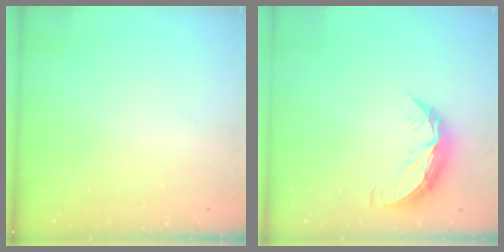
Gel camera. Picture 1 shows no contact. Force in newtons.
{"total": 9.0, "press": 9.0, "slide": 0.5}